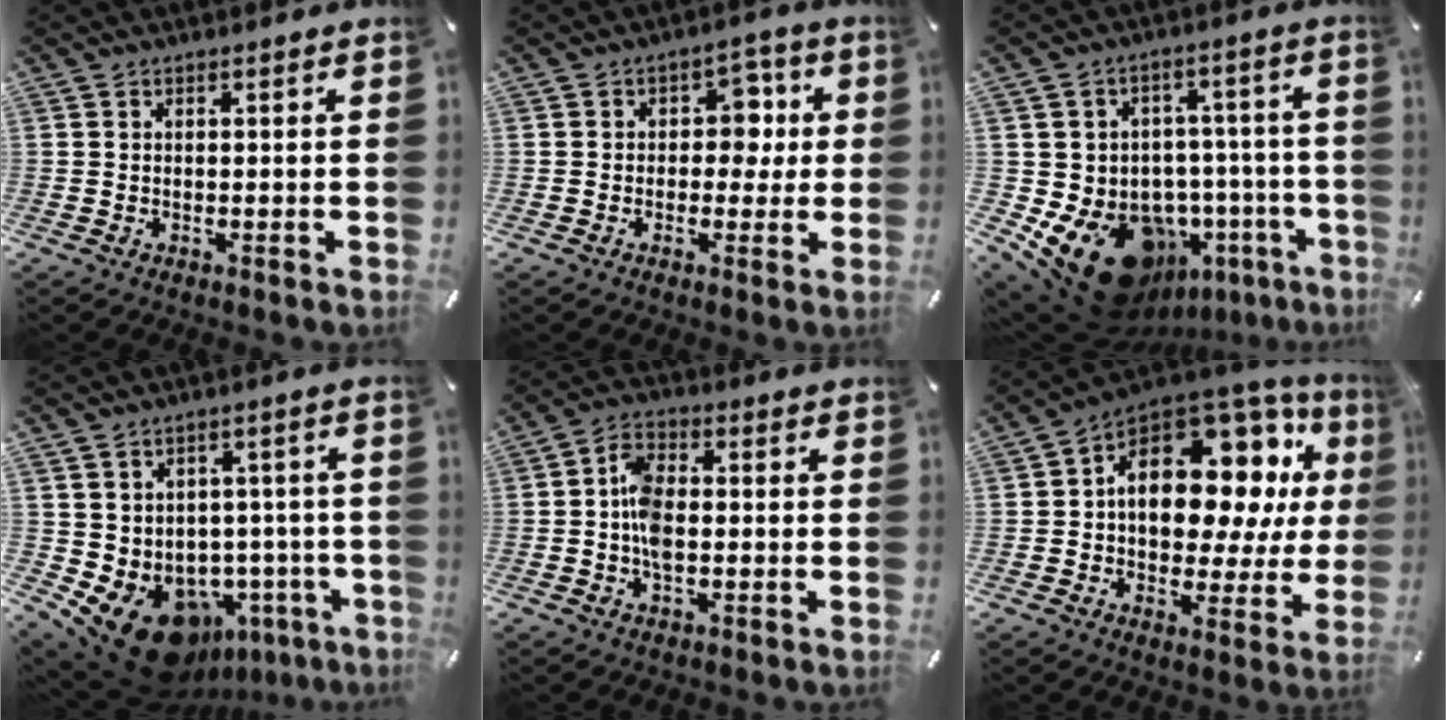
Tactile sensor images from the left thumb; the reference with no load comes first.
{"total": 7.1, "force": [0.3, 5.8, 4.1], "torque": [-0.041, 0.003, -0.003]}
{"total": 20.7, "force": [-10.6, 13.2, 11.8], "torque": [-0.180, 0.044, -0.151]}
{"total": 14.9, "force": [-8.4, 8.8, 8.6], "torque": [-0.150, 0.030, -0.133]}
{"total": 6.9, "force": [-1.0, 4.0, 5.4], "torque": [-0.113, 0.007, -0.020]}
{"total": 17.6, "force": [4.9, 11.5, 12.3], "torque": [-0.166, -0.045, 0.081]}